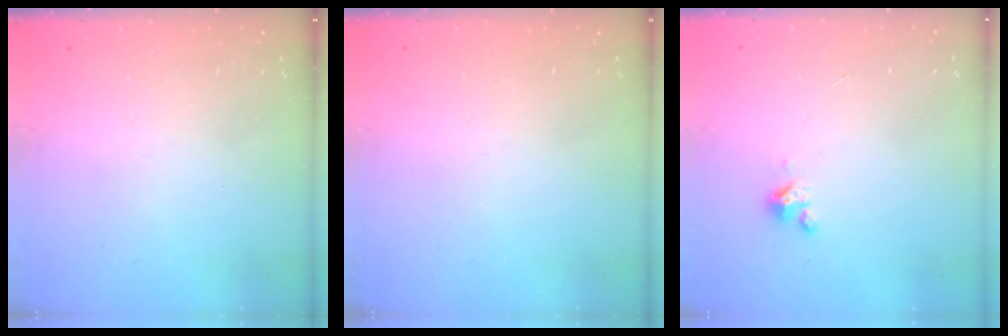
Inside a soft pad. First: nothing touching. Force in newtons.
{"total": 0.0}
{"total": 3.4, "press": 3.4, "slide": 0.3}